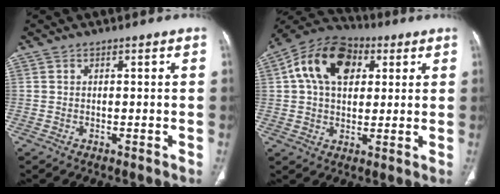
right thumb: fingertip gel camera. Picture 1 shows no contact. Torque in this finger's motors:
{"motor_torque": [-0.69, 0.91, 0.43, -0.29, 0.16]}